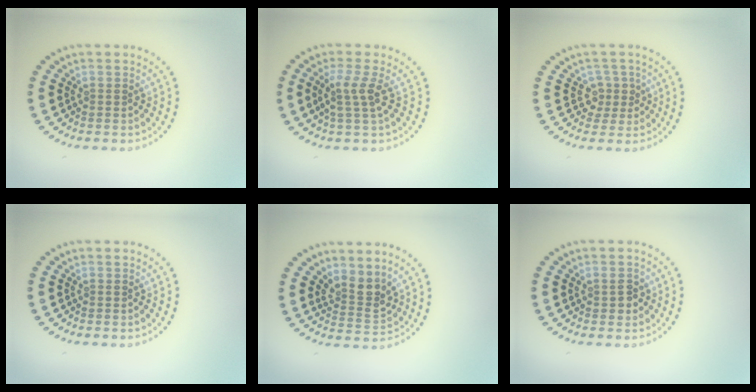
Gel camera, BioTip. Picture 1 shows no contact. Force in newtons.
{"total": 2.5, "press": 1.9, "slide": 1.7}
{"total": 2.0, "press": 1.6, "slide": 1.2}
{"total": 0.0}
{"total": 2.7, "press": 2.2, "slide": 1.6}
{"total": 1.5, "press": 1.5, "slide": 0.2}